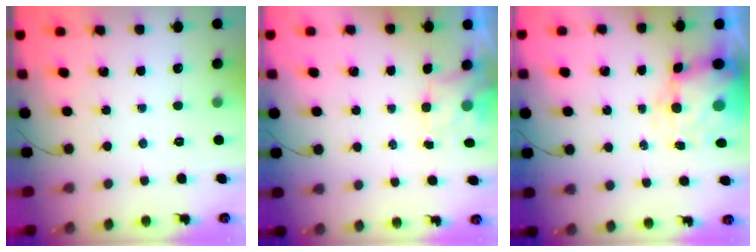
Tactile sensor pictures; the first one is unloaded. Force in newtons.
{"total": 1.5, "press": 1.3, "slide": 0.8}
{"total": 7.8, "press": 7.6, "slide": 1.7}